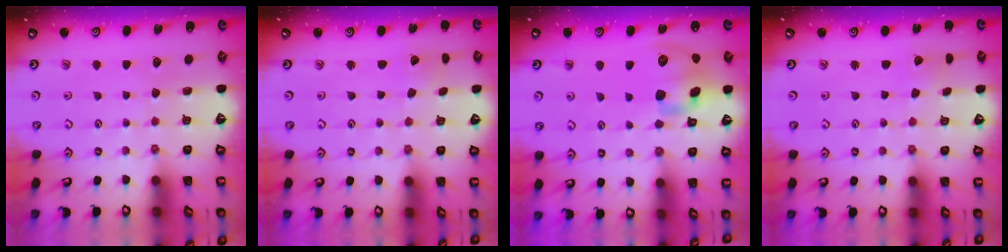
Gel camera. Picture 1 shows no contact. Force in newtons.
{"total": 1.7, "press": 1.7, "slide": 0.1}
{"total": 14.4, "press": 14.3, "slide": 2.3}
{"total": 2.6, "press": 2.6, "slide": 0.1}